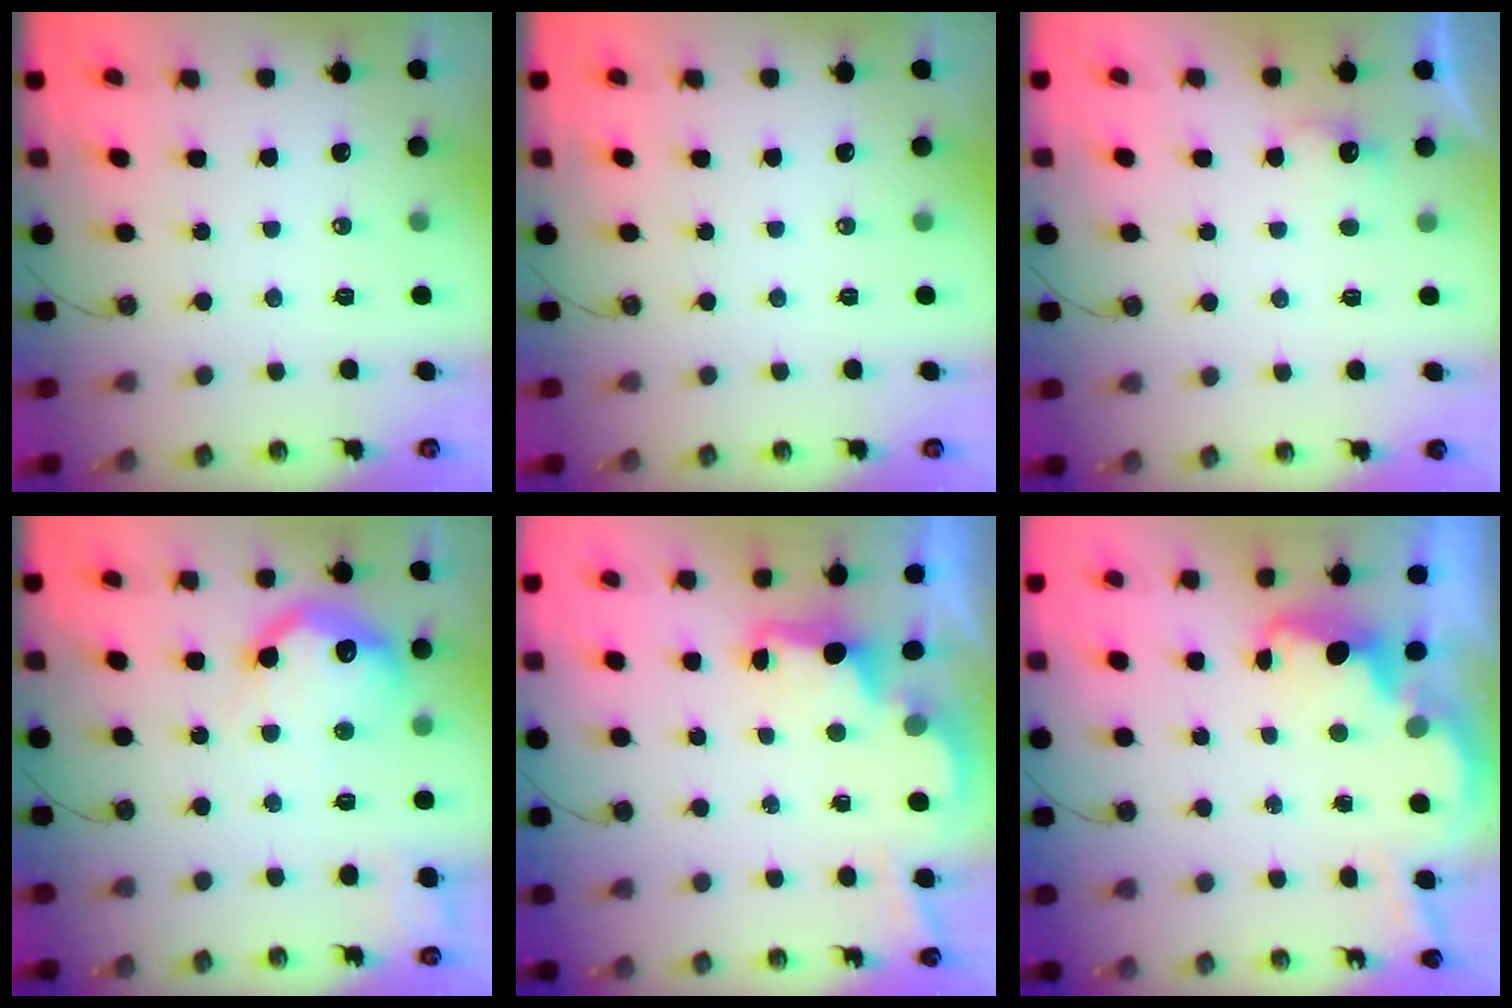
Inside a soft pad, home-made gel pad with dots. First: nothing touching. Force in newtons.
{"total": 0.0}
{"total": 5.5, "press": 5.4, "slide": 1.2}
{"total": 16.0, "press": 16.0, "slide": 1.0}
{"total": 2.6, "press": 2.5, "slide": 0.8}
{"total": 4.1, "press": 4.0, "slide": 0.7}